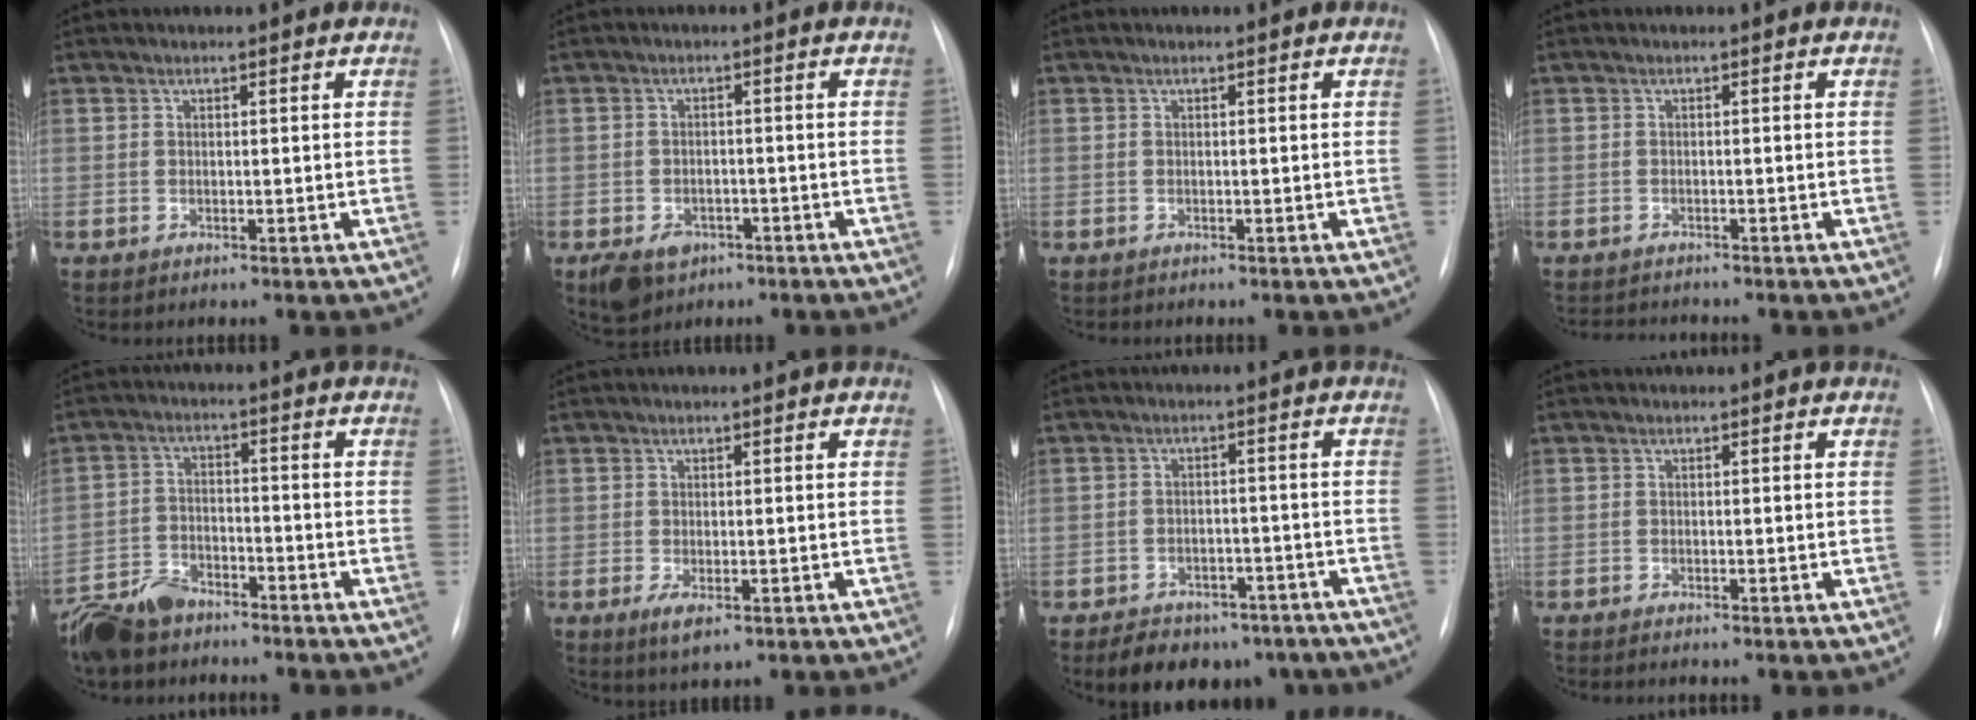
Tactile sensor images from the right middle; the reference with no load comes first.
{"total": 5.8, "force": [-3.3, 4.1, 2.4], "torque": [-0.041, -0.001, -0.043]}
{"total": 0.0}
{"total": 2.9, "force": [-2.9, 0.2, 0.3], "torque": [-0.002, -0.010, -0.044]}
{"total": 7.9, "force": [-6.8, 3.1, 2.5], "torque": [-0.059, -0.017, -0.129]}
{"total": 2.8, "force": [-1.2, 1.0, 2.4], "torque": [-0.041, -0.005, -0.013]}
{"total": 12.0, "force": [-9.1, 6.5, 4.3], "torque": [-0.054, 0.011, -0.113]}
{"total": 2.2, "force": [-1.9, 0.0, 1.1], "torque": [-0.014, -0.006, -0.024]}